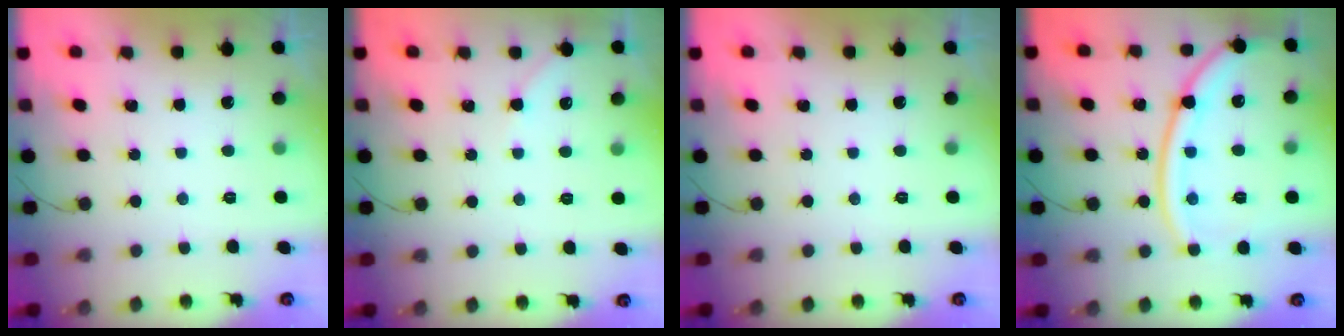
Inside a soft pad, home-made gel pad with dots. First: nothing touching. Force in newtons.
{"total": 2.9, "press": 2.8, "slide": 0.4}
{"total": 0.0}
{"total": 15.3, "press": 15.3, "slide": 0.8}